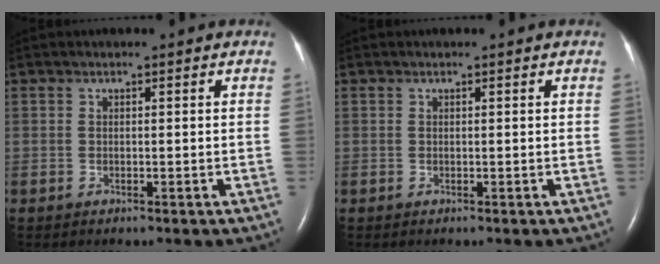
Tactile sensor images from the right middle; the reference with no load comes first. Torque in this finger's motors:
{"motor_torque": [0.00, 0.00, 0.00, 0.00]}